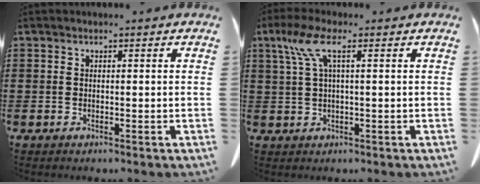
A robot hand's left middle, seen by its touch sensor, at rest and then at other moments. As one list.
[{"total": 5.0, "force": [1.8, 1.0, 4.6], "torque": [-0.109, 0.000, 0.025]}]